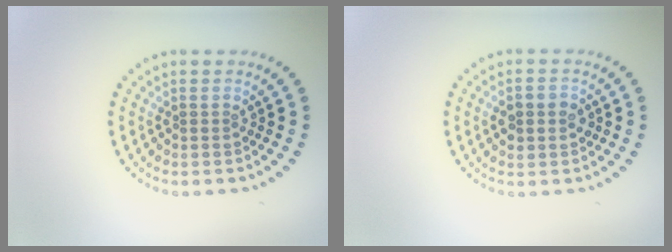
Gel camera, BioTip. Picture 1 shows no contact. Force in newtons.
{"total": 2.8, "press": 2.8, "slide": 0.1}